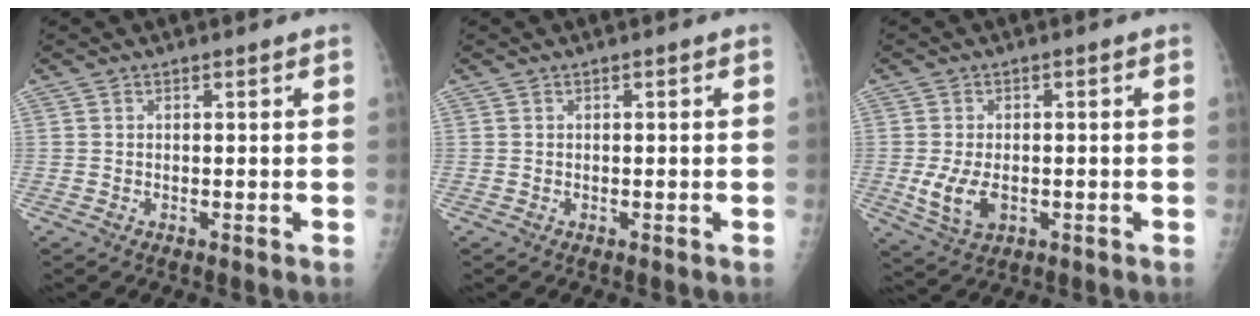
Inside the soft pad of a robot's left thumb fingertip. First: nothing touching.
{"total": 0.0}
{"total": 6.5, "force": [-1.5, 3.9, 5.0], "torque": [-0.097, -0.001, -0.019]}